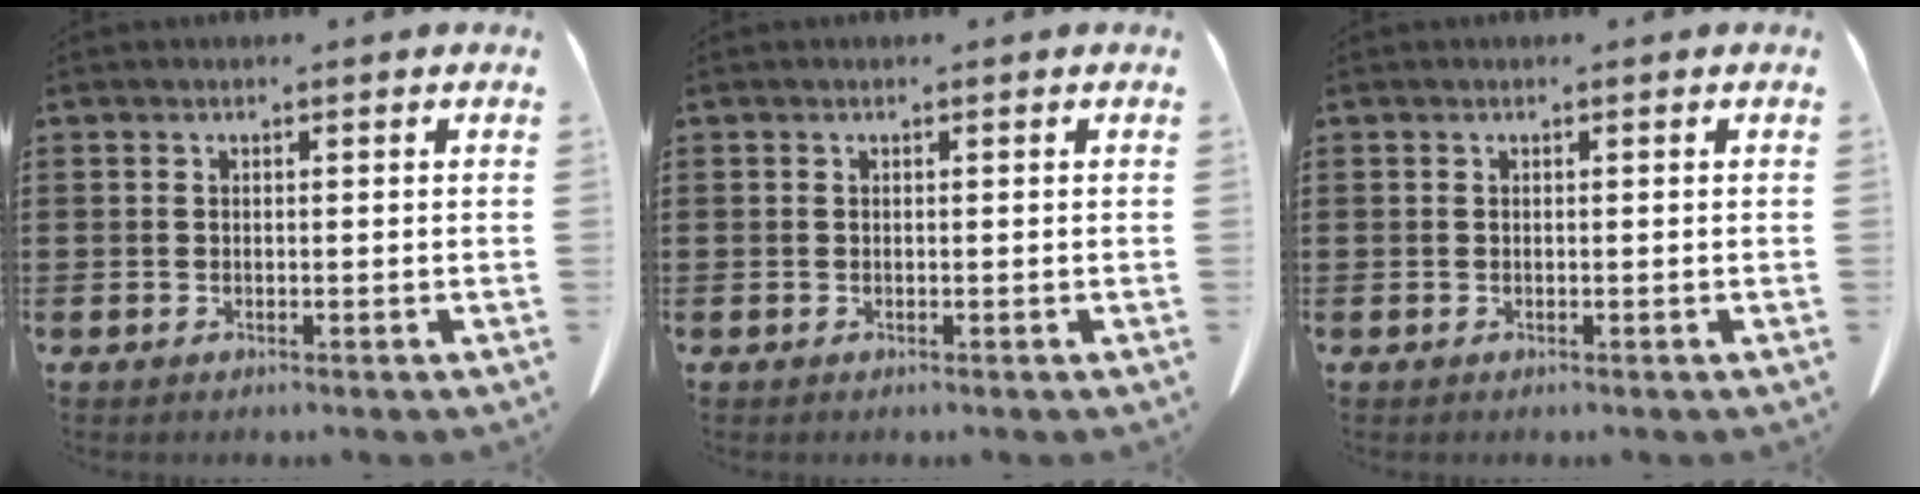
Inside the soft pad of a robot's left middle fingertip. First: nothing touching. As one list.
[{"total": 0.0}, {"total": 0.0}]